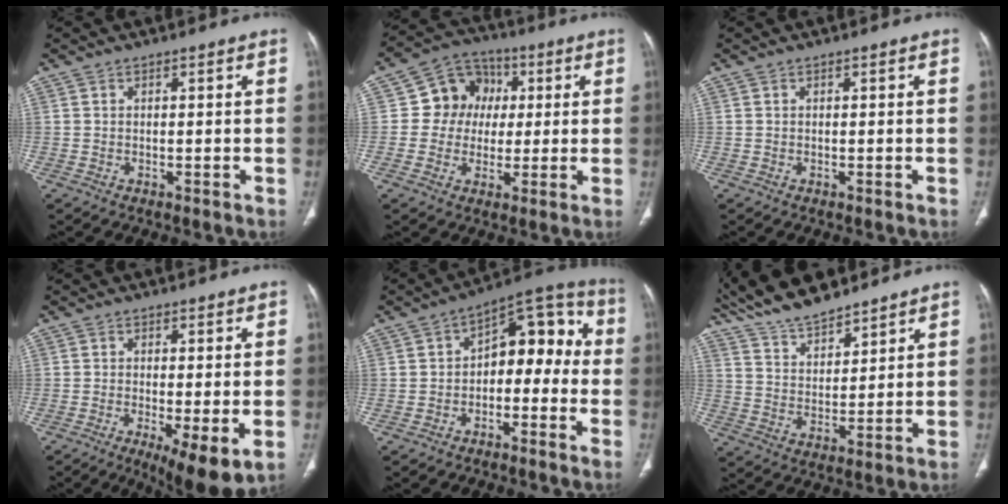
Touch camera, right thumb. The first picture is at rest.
{"total": 10.1, "force": [1.1, 9.2, 3.9], "torque": [-0.015, 0.013, 0.010]}
{"total": 0.0}
{"total": 9.3, "force": [-3.0, 2.5, 8.4], "torque": [-0.132, -0.019, -0.044]}
{"total": 12.1, "force": [-1.4, 7.6, 9.2], "torque": [-0.079, 0.057, -0.034]}
{"total": 13.6, "force": [12.2, 3.4, 5.1], "torque": [-0.074, -0.047, 0.227]}